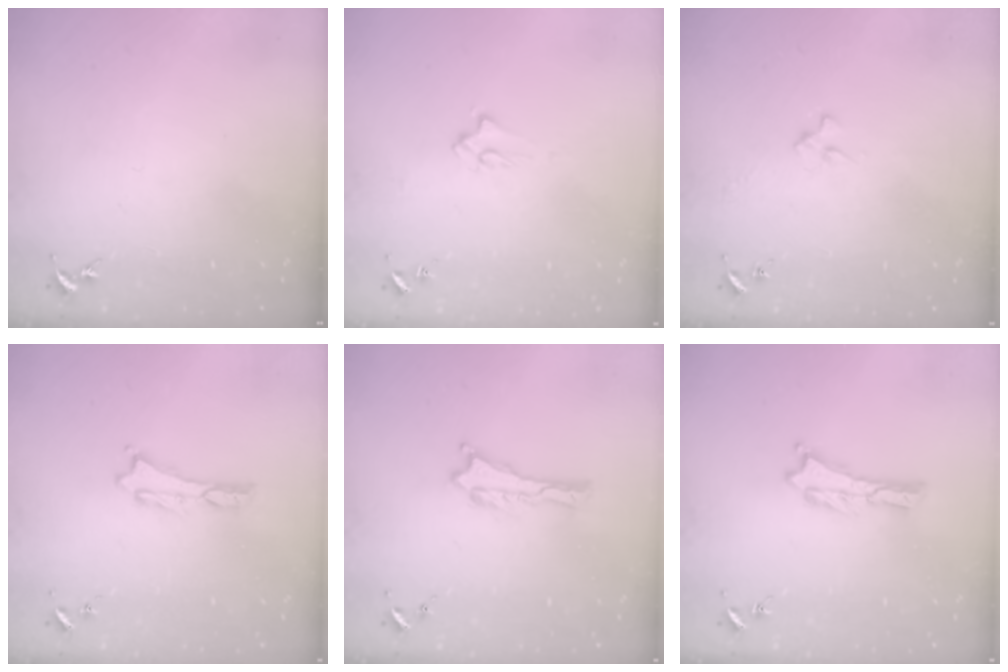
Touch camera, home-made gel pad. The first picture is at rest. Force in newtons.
{"total": 2.0, "press": 2.0, "slide": 0.3}
{"total": 2.4, "press": 2.4, "slide": 0.3}
{"total": 0.0}
{"total": 0.0}
{"total": 0.0}